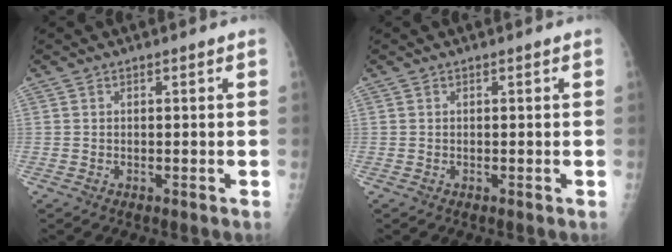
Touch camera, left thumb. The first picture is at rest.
{"total": 0.0}